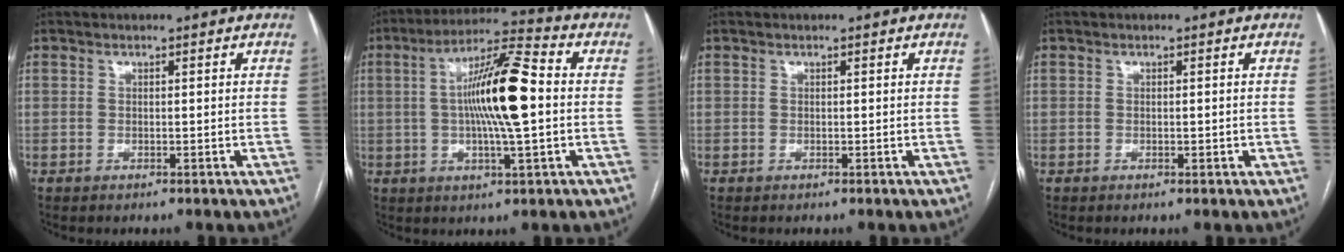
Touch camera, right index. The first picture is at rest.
{"total": 13.3, "force": [0.3, 1.1, 13.3], "torque": [-0.237, 0.014, -0.002]}
{"total": 0.0}
{"total": 0.7, "force": [-0.1, 0.4, 0.5], "torque": [-0.009, 0.001, 0.000]}